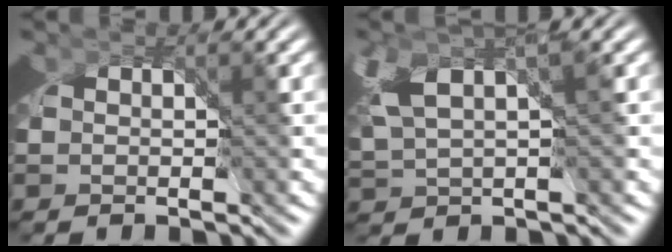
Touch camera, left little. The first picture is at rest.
{"total": 2.7, "force": [-0.2, 1.2, 2.5], "torque": [-0.049, 0.004, 0.001]}